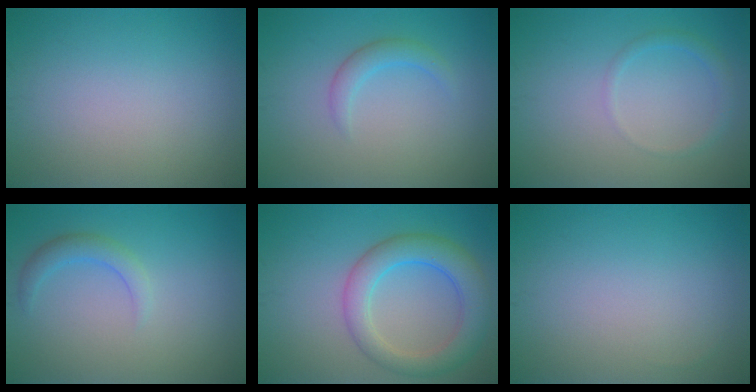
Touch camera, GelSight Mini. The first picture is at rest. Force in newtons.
{"total": 1.8, "press": 1.8, "slide": 0.1}
{"total": 1.3, "press": 1.3, "slide": 0.0}
{"total": 2.0, "press": 2.0, "slide": 0.1}
{"total": 5.5, "press": 5.5, "slide": 0.2}
{"total": 0.0}